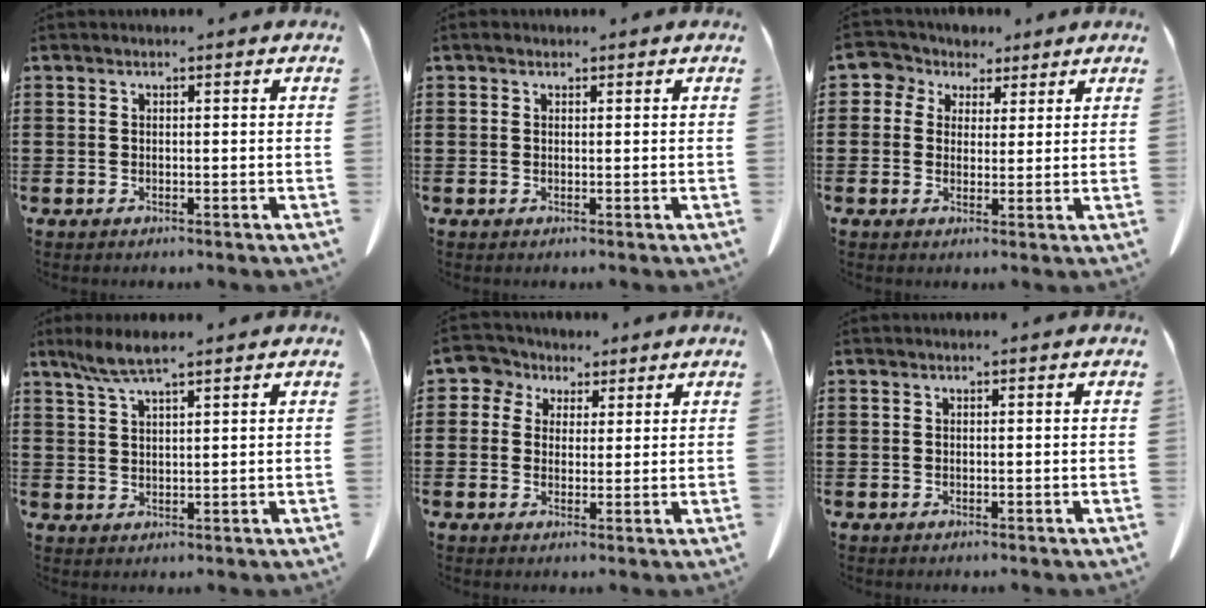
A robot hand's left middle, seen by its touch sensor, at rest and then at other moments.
{"total": 0.6, "force": [0.4, 0.5, 0.2], "torque": [0.003, -0.001, 0.006]}
{"total": 4.2, "force": [2.2, 3.6, 0.4], "torque": [-0.036, -0.002, 0.036]}
{"total": 4.6, "force": [3.3, 0.6, 3.2], "torque": [-0.070, -0.001, 0.060]}
{"total": 4.2, "force": [2.2, 3.5, 0.6], "torque": [-0.038, 0.002, 0.036]}
{"total": 0.0}